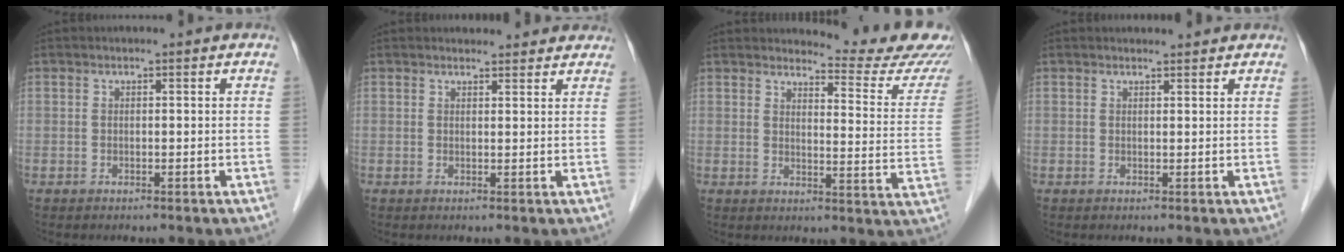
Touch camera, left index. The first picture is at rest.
{"total": 5.2, "force": [4.9, 1.6, 0.9], "torque": [-0.005, 0.011, 0.049]}
{"total": 14.3, "force": [14.1, 0.5, 2.2], "torque": [-0.012, -0.104, 0.141]}
{"total": 2.5, "force": [2.4, 0.5, 0.4], "torque": [-0.011, 0.011, 0.028]}